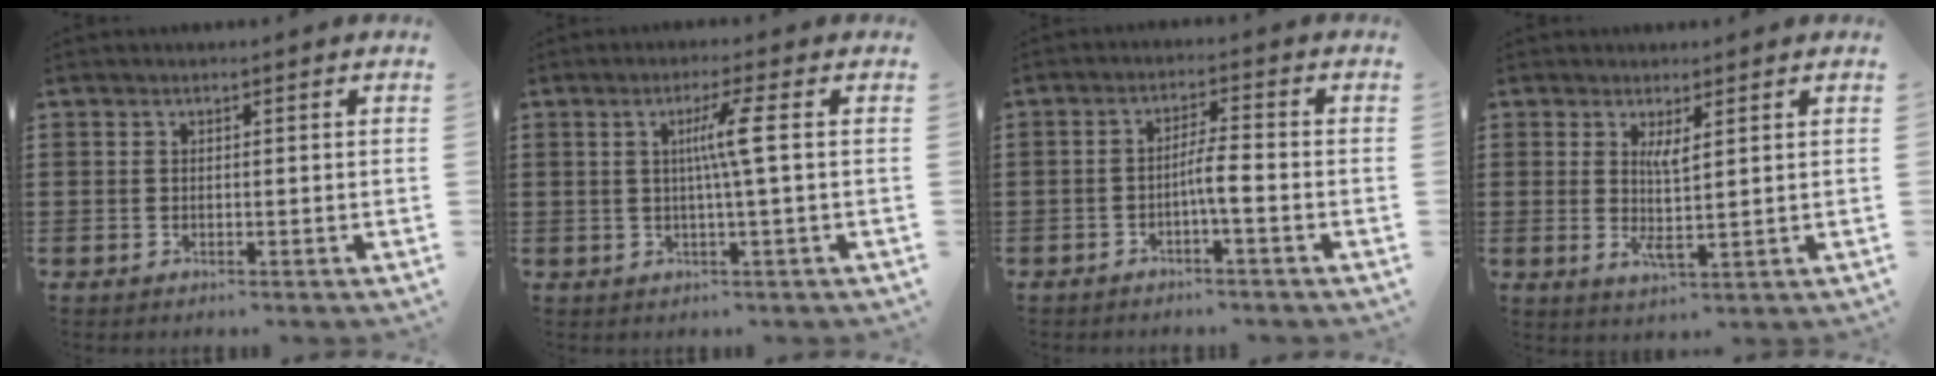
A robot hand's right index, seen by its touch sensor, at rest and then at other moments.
{"total": 4.6, "force": [0.4, -0.7, 4.6], "torque": [-0.087, -0.006, -0.001]}
{"total": 3.7, "force": [-1.5, 0.2, 3.4], "torque": [-0.061, 0.000, -0.029]}
{"total": 3.1, "force": [1.0, 0.5, 2.9], "torque": [-0.059, -0.005, 0.017]}